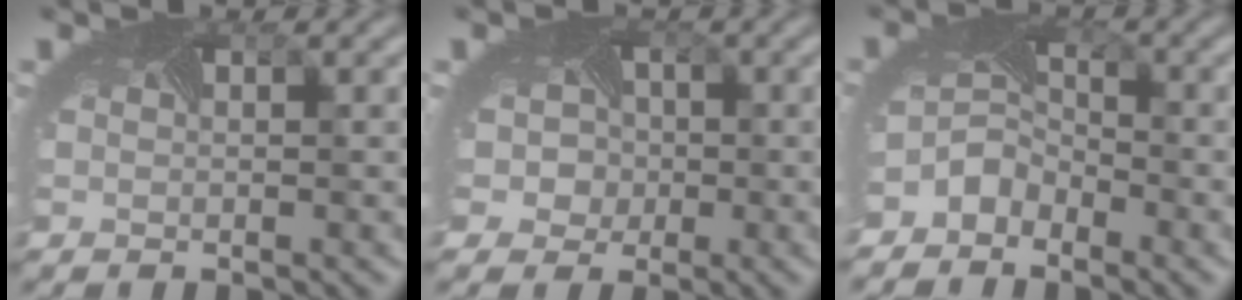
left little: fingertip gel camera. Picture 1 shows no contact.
{"total": 5.3, "force": [-0.2, 4.8, 2.3], "torque": [-0.022, 0.008, -0.028]}
{"total": 3.2, "force": [-2.5, 1.8, 0.9], "torque": [-0.024, -0.007, -0.059]}